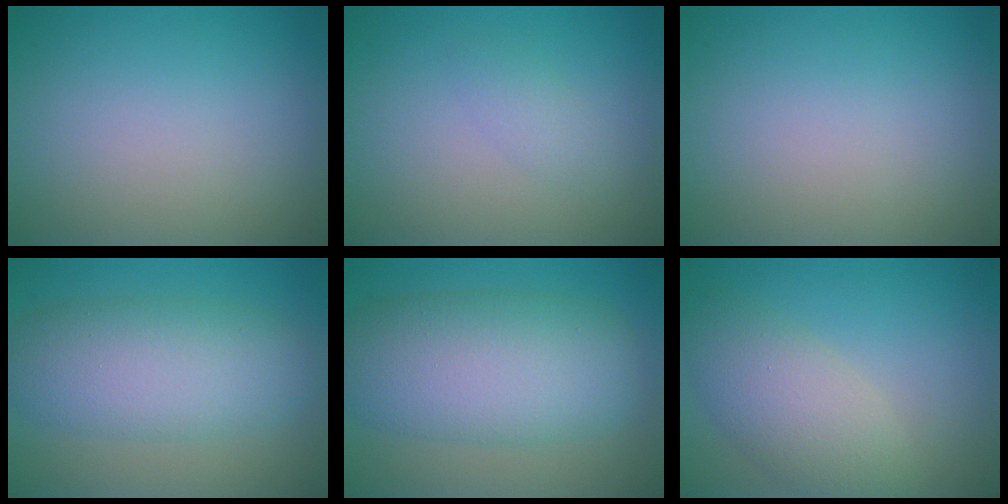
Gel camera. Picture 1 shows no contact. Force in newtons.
{"total": 1.3, "press": 1.3, "slide": 0.0}
{"total": 0.0}
{"total": 7.2, "press": 7.2, "slide": 0.2}
{"total": 9.1, "press": 9.1, "slide": 0.3}
{"total": 5.0, "press": 5.0, "slide": 0.4}